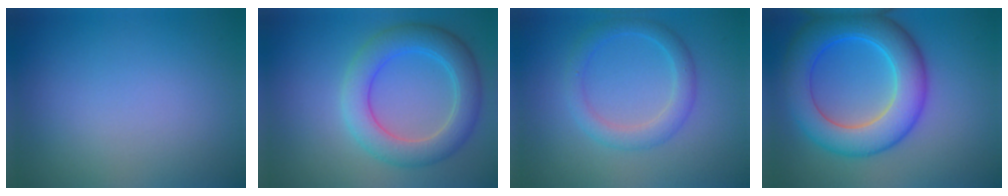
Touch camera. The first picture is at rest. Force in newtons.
{"total": 5.2, "press": 5.2, "slide": 0.1}
{"total": 2.8, "press": 2.8, "slide": 0.0}
{"total": 8.3, "press": 8.3, "slide": 0.0}